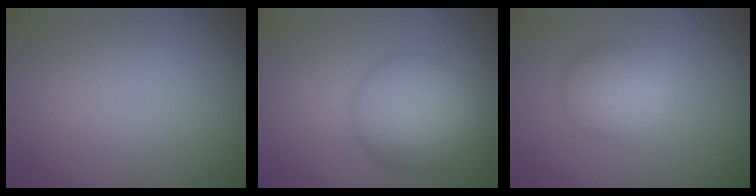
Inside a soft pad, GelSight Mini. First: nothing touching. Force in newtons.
{"total": 6.5, "press": 6.5, "slide": 0.2}
{"total": 3.3, "press": 3.3, "slide": 0.3}